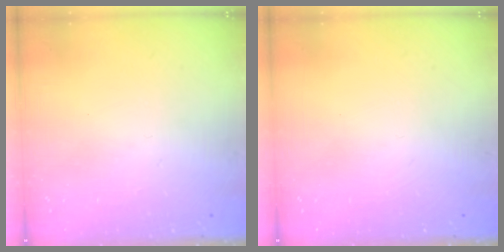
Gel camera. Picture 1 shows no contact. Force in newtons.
{"total": 0.0}